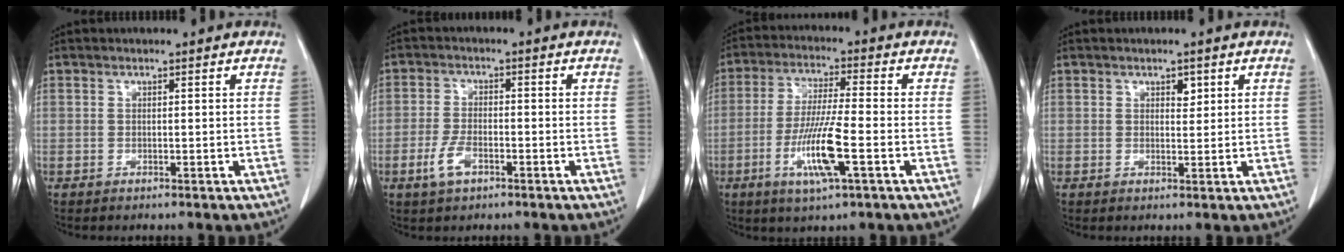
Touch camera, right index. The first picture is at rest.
{"total": 3.3, "force": [-1.7, 1.3, 2.5], "torque": [-0.054, 0.001, -0.035]}
{"total": 10.2, "force": [-3.6, 0.4, 9.5], "torque": [-0.188, -0.015, -0.069]}
{"total": 1.6, "force": [0.8, 0.9, 1.1], "torque": [-0.013, -0.003, 0.012]}